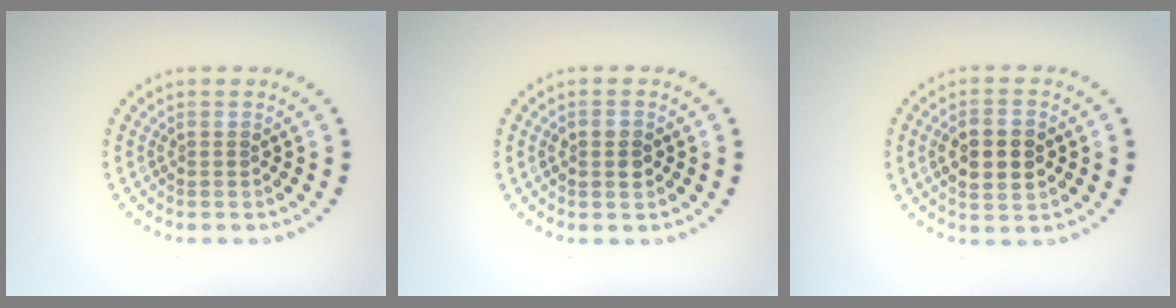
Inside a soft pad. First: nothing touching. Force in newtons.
{"total": 1.2, "press": 1.2, "slide": 0.1}
{"total": 4.6, "press": 4.6, "slide": 0.4}